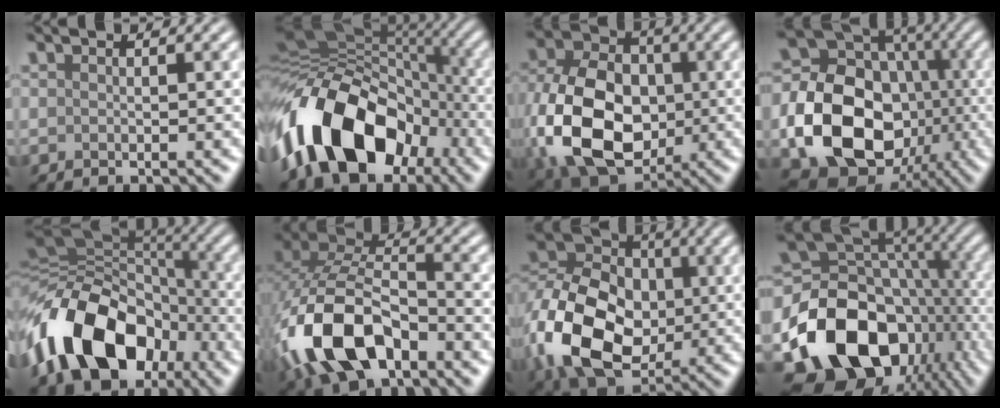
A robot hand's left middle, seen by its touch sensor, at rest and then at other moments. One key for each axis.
{"total": 14.2, "fx": -6.4, "fy": 8.8, "fz": 9.1, "tx": -0.166, "ty": 0.005, "tz": -0.126}
{"total": 14.5, "fx": -2.4, "fy": 10.4, "fz": 9.8, "tx": -0.222, "ty": -0.013, "tz": -0.051}
{"total": 15.4, "fx": -3.4, "fy": 11.9, "fz": 9.1, "tx": -0.189, "ty": -0.020, "tz": -0.058}
{"total": 14.1, "fx": -6.0, "fy": 9.4, "fz": 8.6, "tx": -0.171, "ty": -0.001, "tz": -0.115}
{"total": 10.9, "fx": -4.6, "fy": 6.1, "fz": 7.8, "tx": -0.181, "ty": -0.001, "tz": -0.089}
{"total": 13.3, "fx": -2.1, "fy": 10.1, "fz": 8.4, "tx": -0.179, "ty": -0.020, "tz": -0.037}
{"total": 15.8, "fx": -4.9, "fy": 11.8, "fz": 9.3, "tx": -0.172, "ty": -0.019, "tz": -0.081}